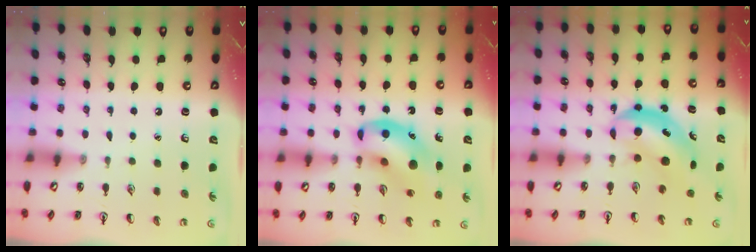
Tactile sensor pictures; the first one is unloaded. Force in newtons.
{"total": 15.5, "press": 15.1, "slide": 3.5}
{"total": 5.6, "press": 5.5, "slide": 1.2}